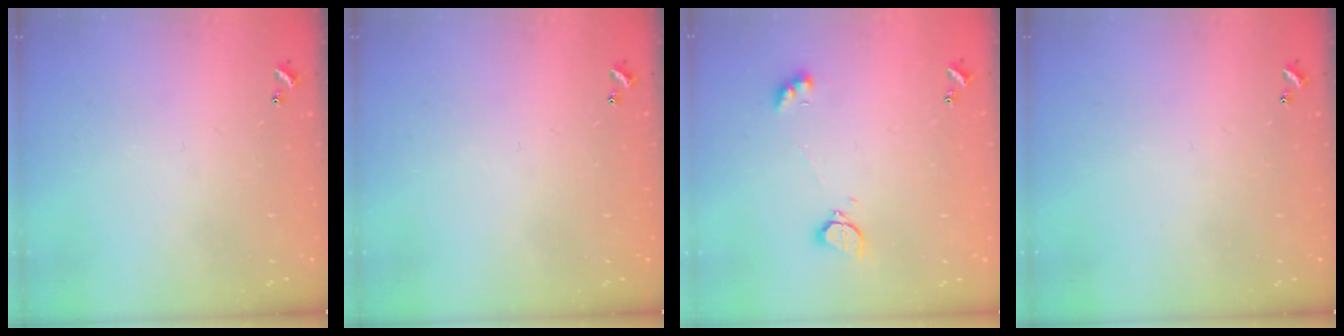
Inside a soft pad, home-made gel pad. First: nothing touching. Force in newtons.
{"total": 0.0}
{"total": 2.0, "press": 1.9, "slide": 0.5}
{"total": 0.0}